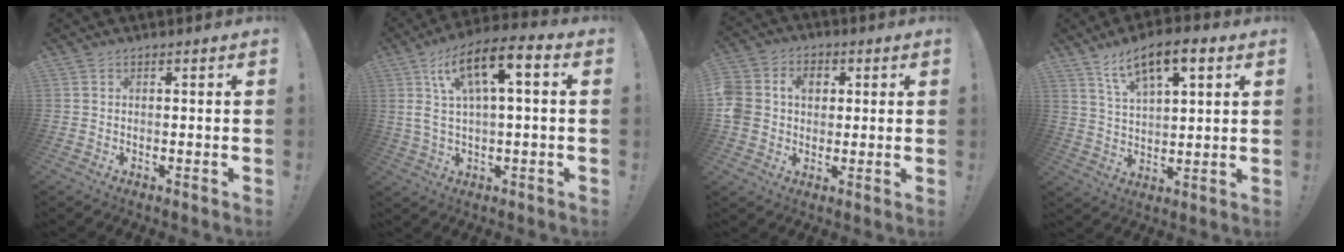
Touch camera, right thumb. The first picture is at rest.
{"total": 12.6, "force": [3.6, 3.8, 11.5], "torque": [-0.198, -0.006, 0.057]}
{"total": 9.6, "force": [1.5, 8.1, 4.9], "torque": [-0.093, 0.005, 0.031]}
{"total": 10.5, "force": [5.8, 4.1, 7.8], "torque": [-0.134, -0.018, 0.103]}